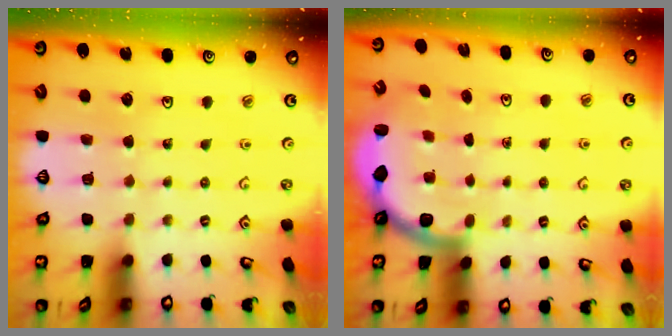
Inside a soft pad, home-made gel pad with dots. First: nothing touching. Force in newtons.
{"total": 2.5, "press": 2.4, "slide": 0.7}